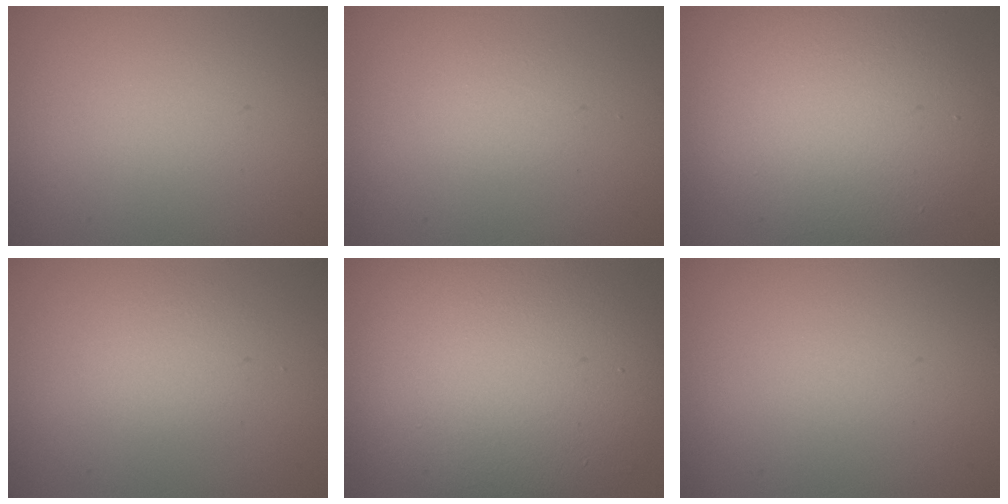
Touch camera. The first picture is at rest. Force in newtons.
{"total": 1.1, "press": 1.1, "slide": 0.1}
{"total": 8.8, "press": 8.8, "slide": 0.5}
{"total": 1.7, "press": 1.7, "slide": 0.2}
{"total": 14.1, "press": 14.1, "slide": 0.9}
{"total": 0.0}